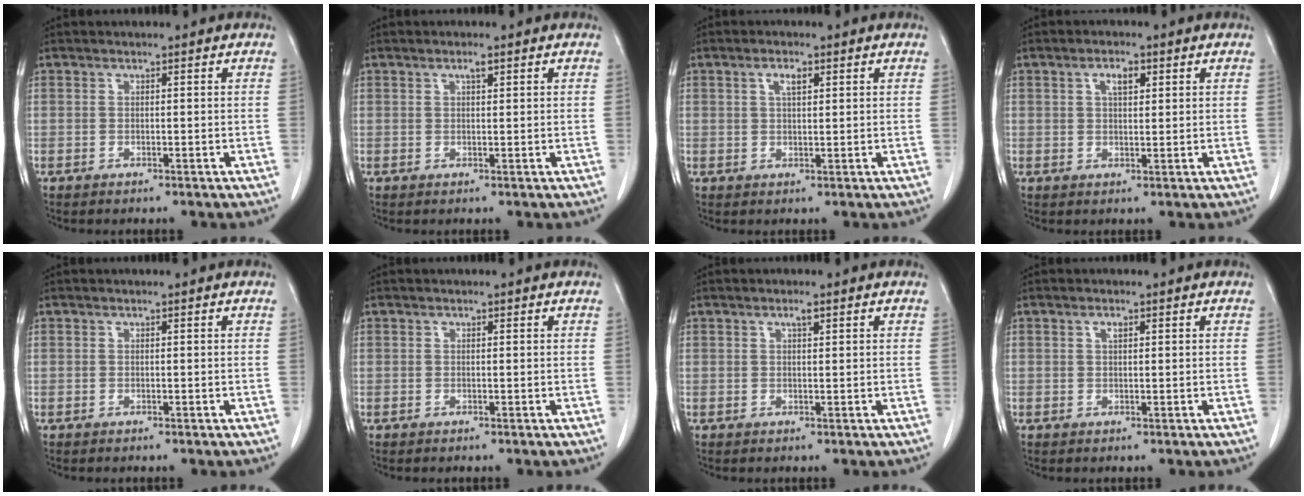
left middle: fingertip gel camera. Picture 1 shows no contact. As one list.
[{"total": 1.1, "force": [0.7, 0.2, 0.9], "torque": [-0.019, 0.000, 0.011]}, {"total": 2.3, "force": [1.1, 0.8, 1.9], "torque": [-0.037, 0.001, 0.020]}, {"total": 2.9, "force": [1.3, 1.2, 2.3], "torque": [-0.042, 0.003, 0.023]}, {"total": 0.0}, {"total": 0.0}, {"total": 1.1, "force": [0.7, 0.2, 0.9], "torque": [-0.019, -0.001, 0.011]}, {"total": 1.0, "force": [0.5, 0.4, 0.8], "torque": [-0.014, -0.002, 0.006]}]